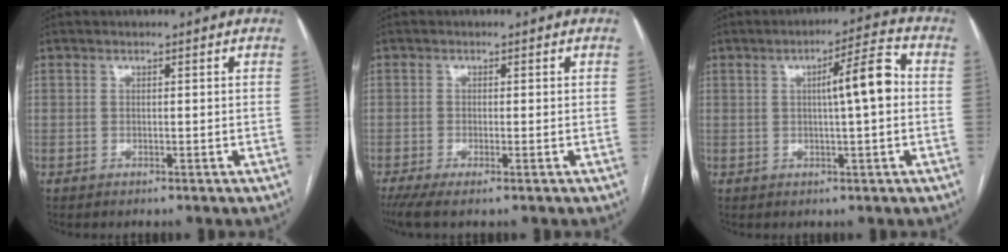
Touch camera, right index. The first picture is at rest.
{"total": 4.1, "force": [-2.5, 0.7, 3.2], "torque": [-0.060, -0.010, -0.046]}
{"total": 7.4, "force": [0.6, 0.6, 7.4], "torque": [-0.111, 0.017, 0.004]}